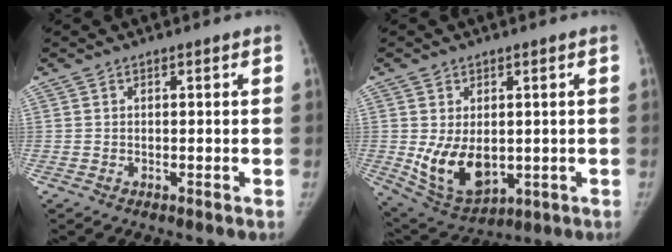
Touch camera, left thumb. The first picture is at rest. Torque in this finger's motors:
{"motor_torque": [0.67, 0.77, 0.71, -0.56, 0.14]}